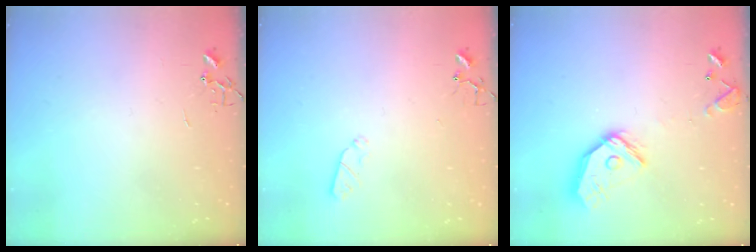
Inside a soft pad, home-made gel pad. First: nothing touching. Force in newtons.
{"total": 4.5, "press": 4.5, "slide": 0.4}
{"total": 14.6, "press": 14.4, "slide": 1.8}